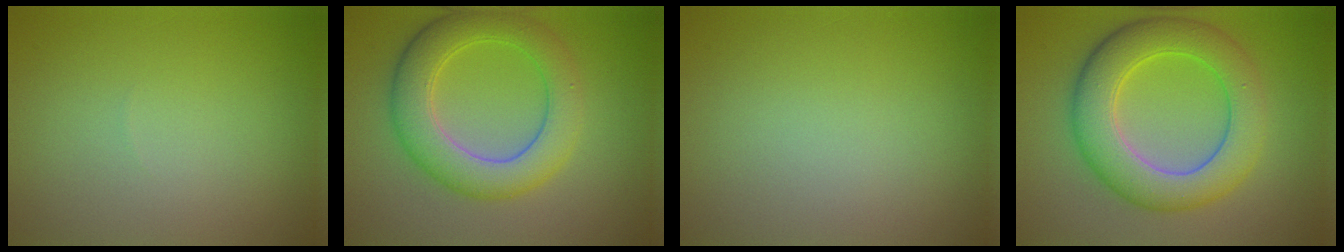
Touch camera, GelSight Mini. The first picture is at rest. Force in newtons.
{"total": 6.3, "press": 6.3, "slide": 0.2}
{"total": 0.0}
{"total": 7.6, "press": 7.6, "slide": 0.1}